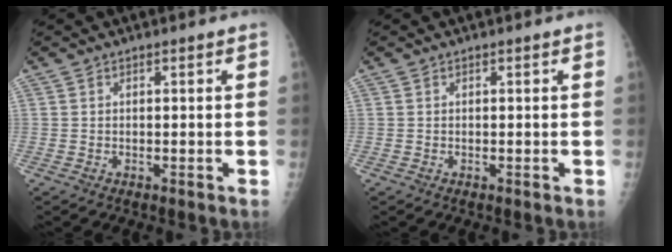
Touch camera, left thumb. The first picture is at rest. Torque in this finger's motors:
{"motor_torque": [0.00, 0.00, -0.03, -0.03, 0.00]}